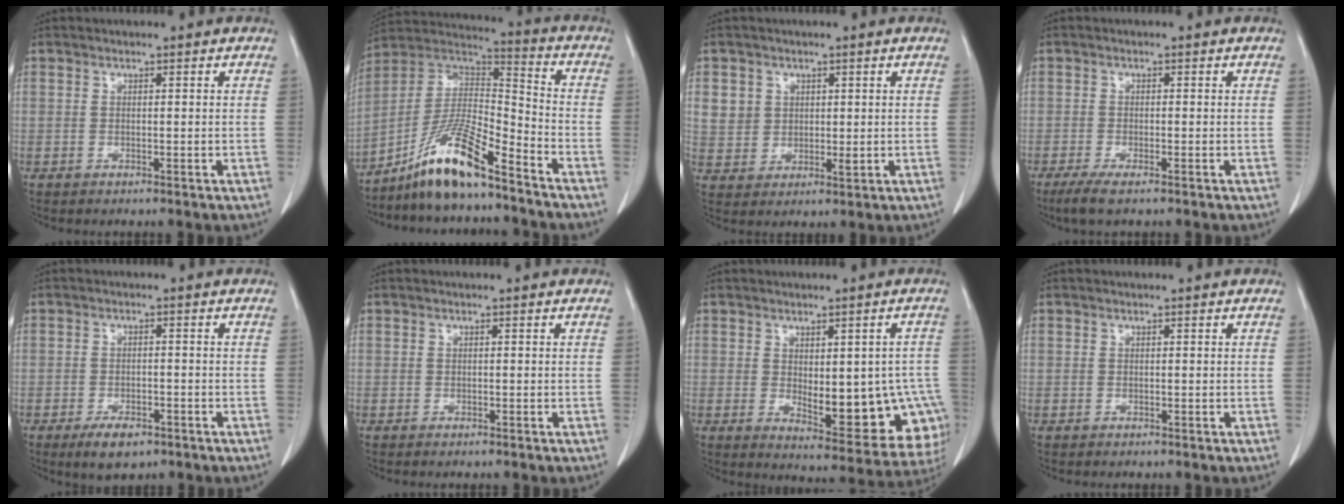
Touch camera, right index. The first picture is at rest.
{"total": 13.2, "force": [-9.7, 1.3, 9.0], "torque": [-0.178, 0.008, -0.178]}
{"total": 5.1, "force": [1.9, 4.6, 1.4], "torque": [-0.022, -0.002, 0.041]}
{"total": 3.5, "force": [-2.4, 0.5, 2.5], "torque": [-0.049, -0.010, -0.044]}
{"total": 4.7, "force": [-3.0, 2.0, 3.0], "torque": [-0.053, -0.003, -0.043]}
{"total": 0.0}
{"total": 14.8, "force": [-2.8, 6.3, 13.1], "torque": [-0.118, 0.005, -0.016]}
{"total": 0.0}